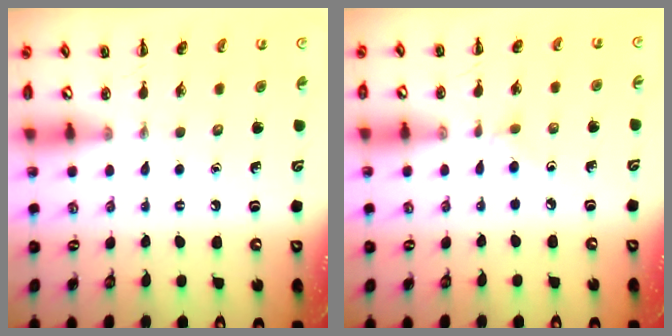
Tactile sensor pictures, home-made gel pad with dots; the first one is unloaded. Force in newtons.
{"total": 3.6, "press": 3.3, "slide": 1.4}